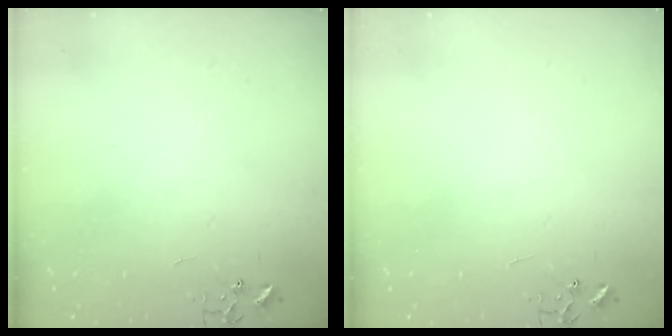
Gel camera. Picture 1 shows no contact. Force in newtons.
{"total": 0.0}